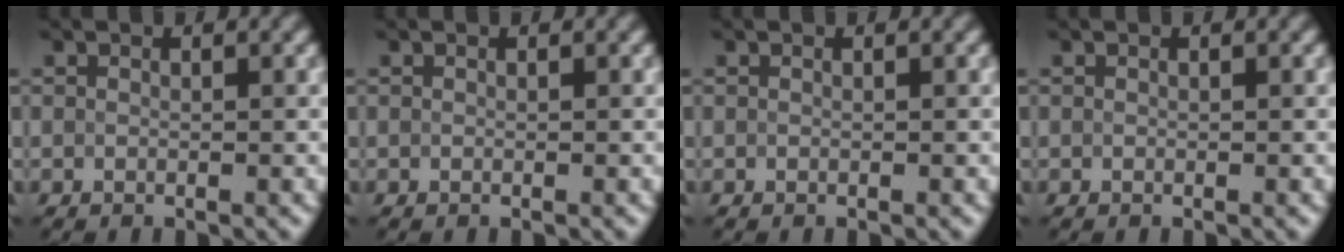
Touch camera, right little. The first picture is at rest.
{"total": 0.0}
{"total": 0.0}
{"total": 0.0}